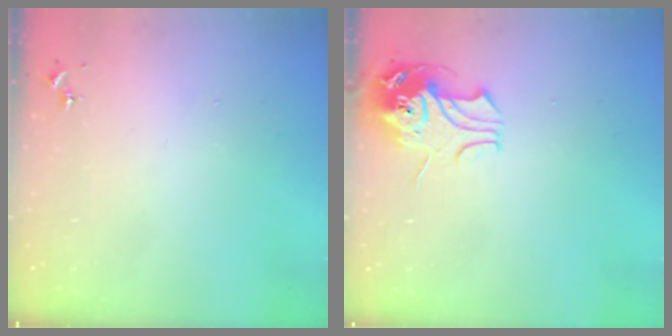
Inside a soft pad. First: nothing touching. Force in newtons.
{"total": 11.0, "press": 10.9, "slide": 1.5}